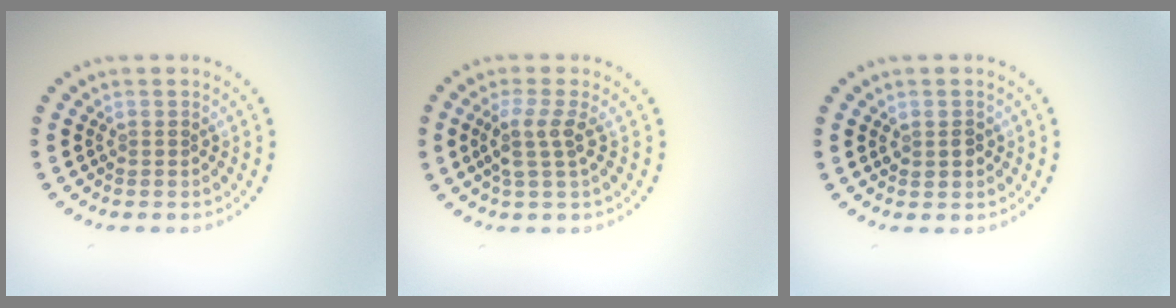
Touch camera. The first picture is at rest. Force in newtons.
{"total": 2.5, "press": 2.0, "slide": 1.6}
{"total": 1.3, "press": 1.2, "slide": 0.3}